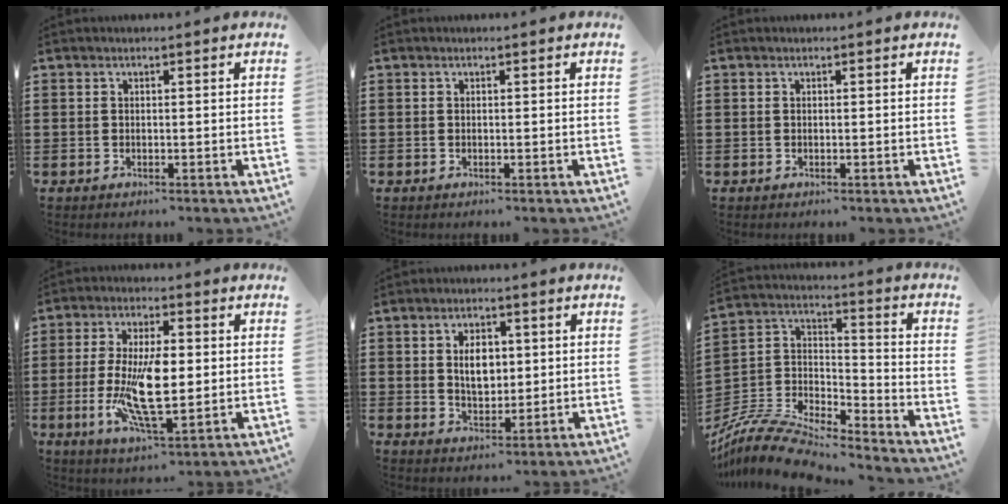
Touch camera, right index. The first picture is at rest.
{"total": 0.0}
{"total": 0.0}
{"total": 11.6, "force": [-0.6, 4.1, 10.8], "torque": [-0.231, -0.014, -0.010]}
{"total": 5.2, "force": [0.8, 3.2, 4.0], "torque": [-0.071, 0.007, 0.007]}
{"total": 10.2, "force": [-9.4, 2.2, 3.3], "torque": [-0.076, 0.014, -0.190]}